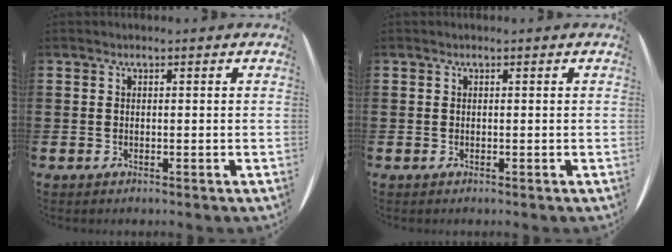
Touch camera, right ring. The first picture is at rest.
{"total": 0.0}